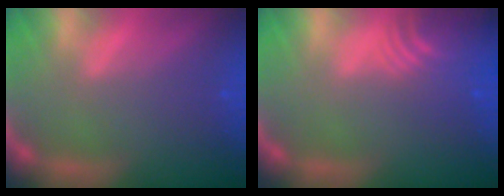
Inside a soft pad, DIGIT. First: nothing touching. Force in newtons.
{"total": 6.5}